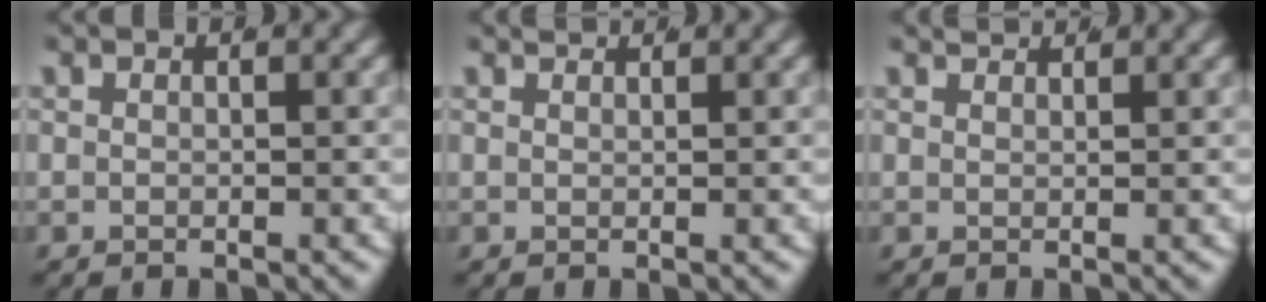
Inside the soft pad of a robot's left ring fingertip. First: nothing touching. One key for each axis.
{"total": 1.2, "fx": 1.1, "fy": -0.4, "fz": 0.2, "tx": 0.002, "ty": 0.001, "tz": 0.021}
{"total": 1.6, "fx": 1.5, "fy": -0.4, "fz": 0.3, "tx": -0.001, "ty": 0.001, "tz": 0.027}